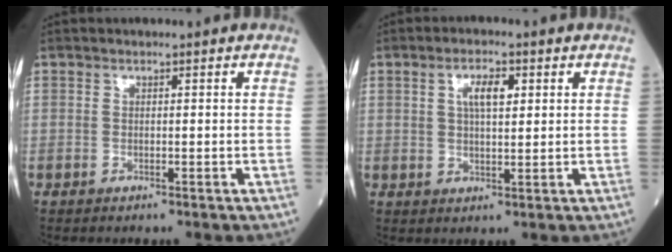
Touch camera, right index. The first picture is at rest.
{"total": 4.4, "force": [1.6, 1.5, 3.9], "torque": [-0.071, 0.005, 0.026]}